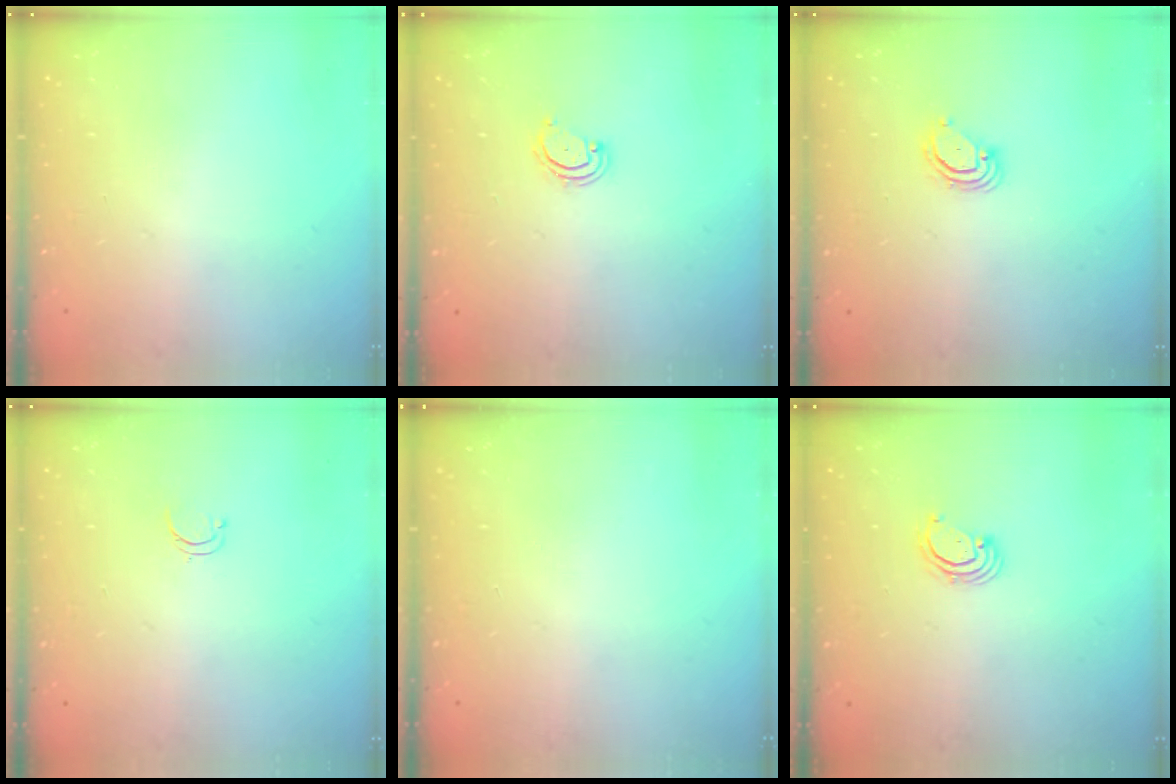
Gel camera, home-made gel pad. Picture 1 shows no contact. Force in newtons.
{"total": 3.3, "press": 3.3, "slide": 0.3}
{"total": 3.5, "press": 3.5, "slide": 0.3}
{"total": 3.5, "press": 3.4, "slide": 0.4}
{"total": 0.0}
{"total": 2.8, "press": 2.8, "slide": 0.3}